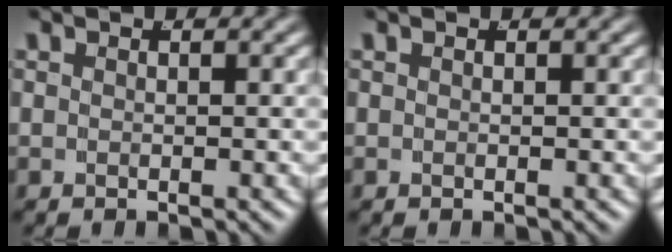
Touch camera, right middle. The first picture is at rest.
{"total": 0.0}